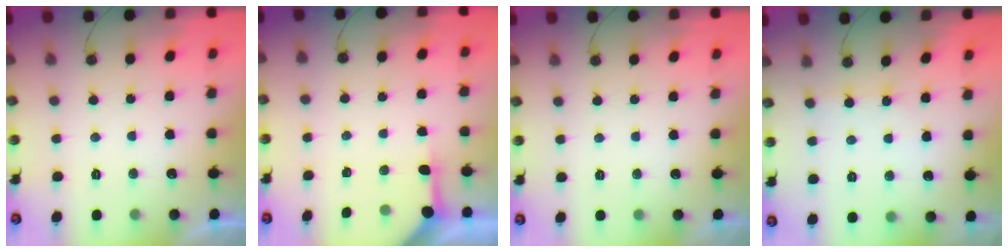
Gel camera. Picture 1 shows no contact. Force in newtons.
{"total": 3.8, "press": 3.8, "slide": 0.4}
{"total": 0.0}
{"total": 2.9, "press": 2.9, "slide": 0.3}